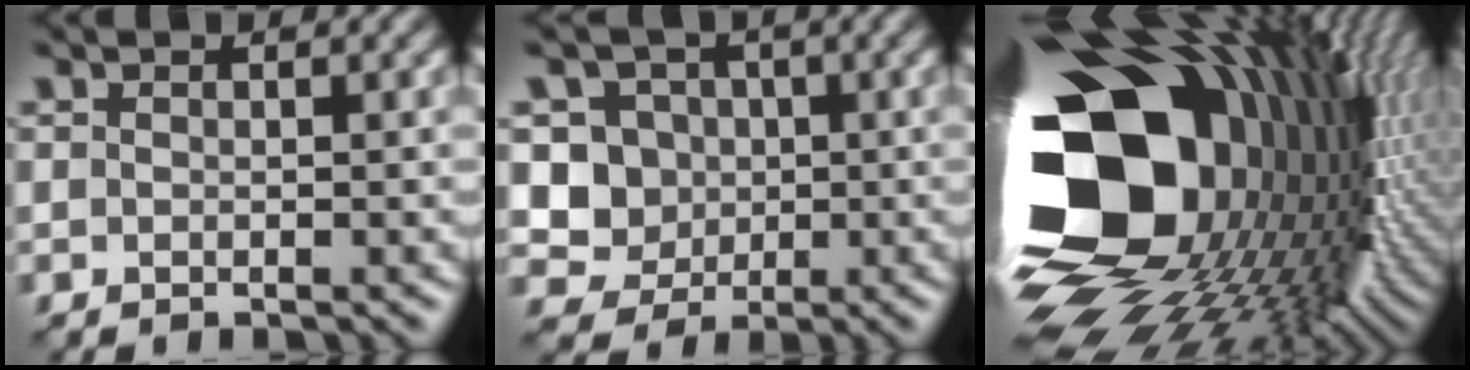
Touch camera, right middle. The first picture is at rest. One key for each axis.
{"total": 5.4, "fx": 0.4, "fy": 5.0, "fz": 1.9, "tx": -0.027, "ty": 0.008, "tz": -0.008}
{"total": 22.3, "fx": -1.3, "fy": 14.8, "fz": 16.7, "tx": -0.331, "ty": -0.052, "tz": -0.024}